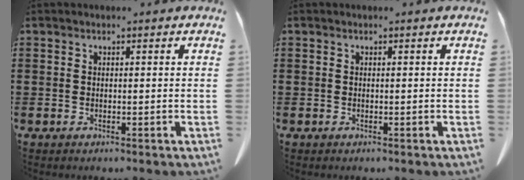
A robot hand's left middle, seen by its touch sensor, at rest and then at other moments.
{"total": 0.0}